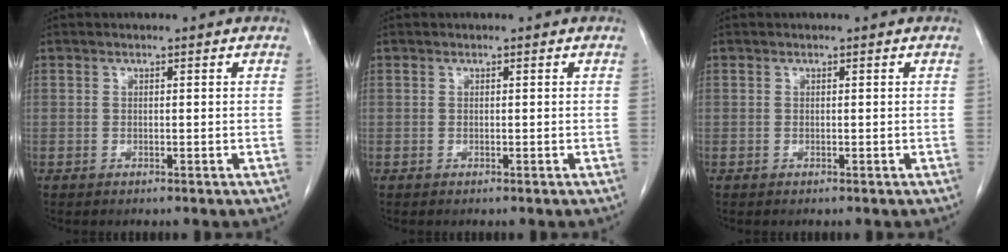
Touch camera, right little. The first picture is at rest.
{"total": 0.0}
{"total": 0.0}